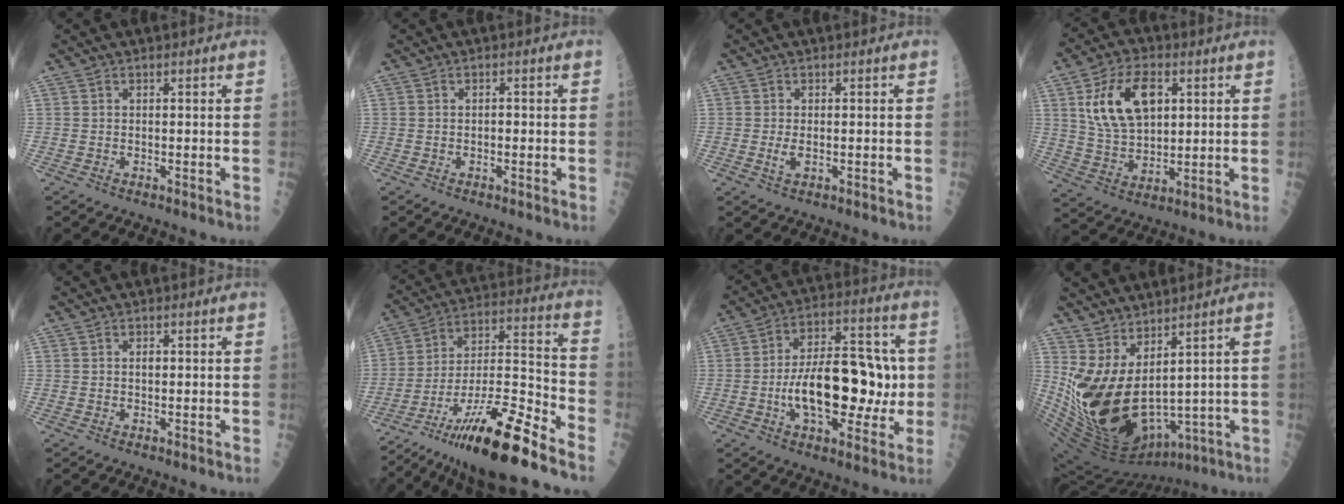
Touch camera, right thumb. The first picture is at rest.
{"total": 0.8, "force": [-0.1, 0.4, 0.7], "torque": [-0.008, 0.001, -0.002]}
{"total": 2.0, "force": [-0.3, 0.9, 1.7], "torque": [-0.034, -0.003, -0.004]}
{"total": 14.2, "force": [4.4, 8.0, 10.8], "torque": [-0.183, -0.008, 0.088]}
{"total": 0.8, "force": [0.1, 0.4, 0.6], "torque": [-0.010, 0.001, 0.001]}
{"total": 24.2, "force": [-15.8, 4.1, 17.9], "torque": [-0.313, 0.048, -0.272]}
{"total": 20.2, "force": [-2.0, 10.2, 17.3], "torque": [-0.248, 0.031, -0.027]}
{"total": 18.3, "force": [2.6, 8.9, 15.8], "torque": [-0.299, -0.049, 0.083]}